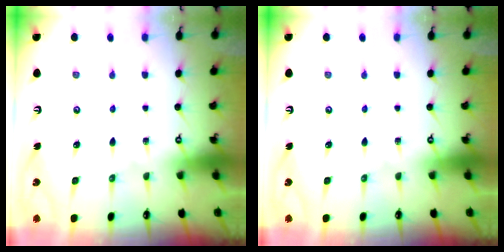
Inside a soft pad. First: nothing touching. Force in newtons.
{"total": 0.0}